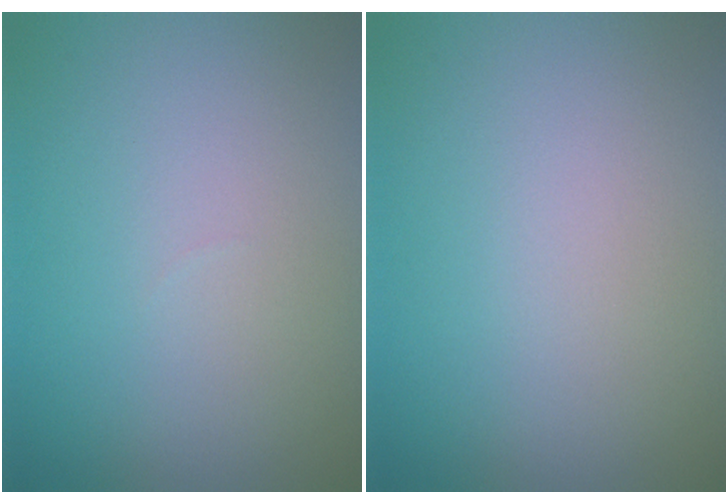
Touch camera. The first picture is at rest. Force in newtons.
{"total": 0.0}